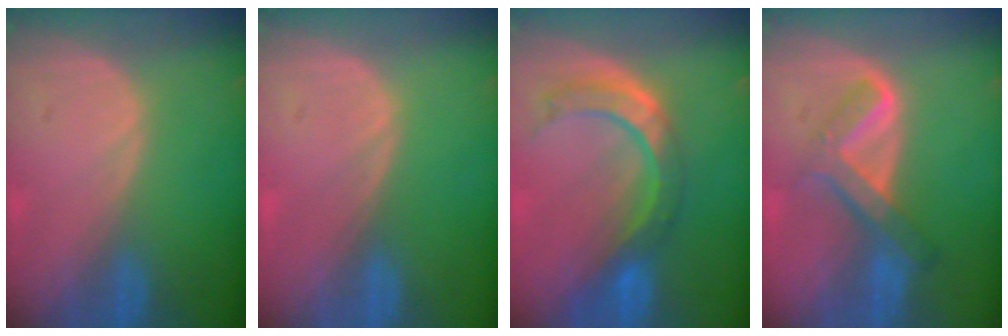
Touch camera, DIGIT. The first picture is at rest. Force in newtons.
{"total": 0.0}
{"total": 8.3, "press": 7.2, "slide": 4.2}
{"total": 6.7, "press": 5.7, "slide": 3.5}